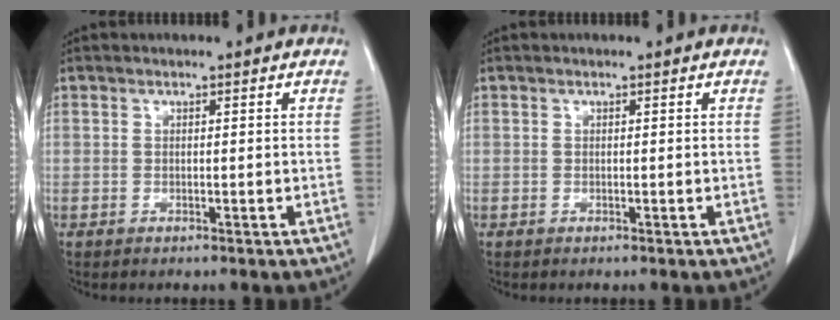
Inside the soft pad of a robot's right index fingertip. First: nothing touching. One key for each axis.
{"total": 0.0}